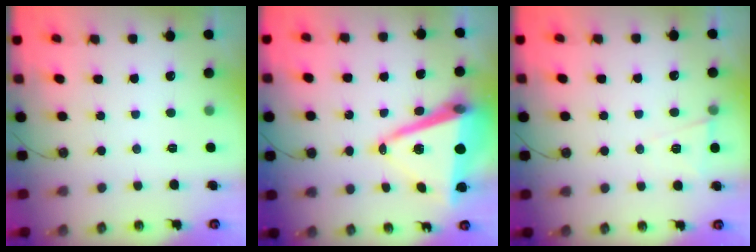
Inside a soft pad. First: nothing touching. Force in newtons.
{"total": 15.5, "press": 15.0, "slide": 4.0}
{"total": 6.6, "press": 5.1, "slide": 4.2}